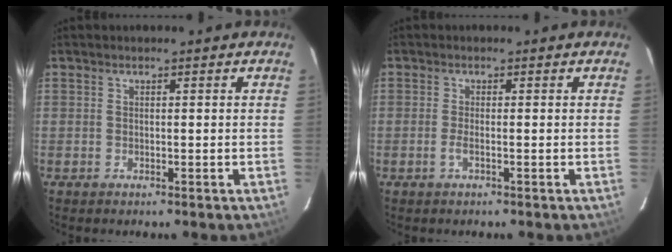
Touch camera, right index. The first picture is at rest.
{"total": 1.3, "force": [-0.6, -0.1, 1.2], "torque": [-0.026, 0.000, -0.013]}